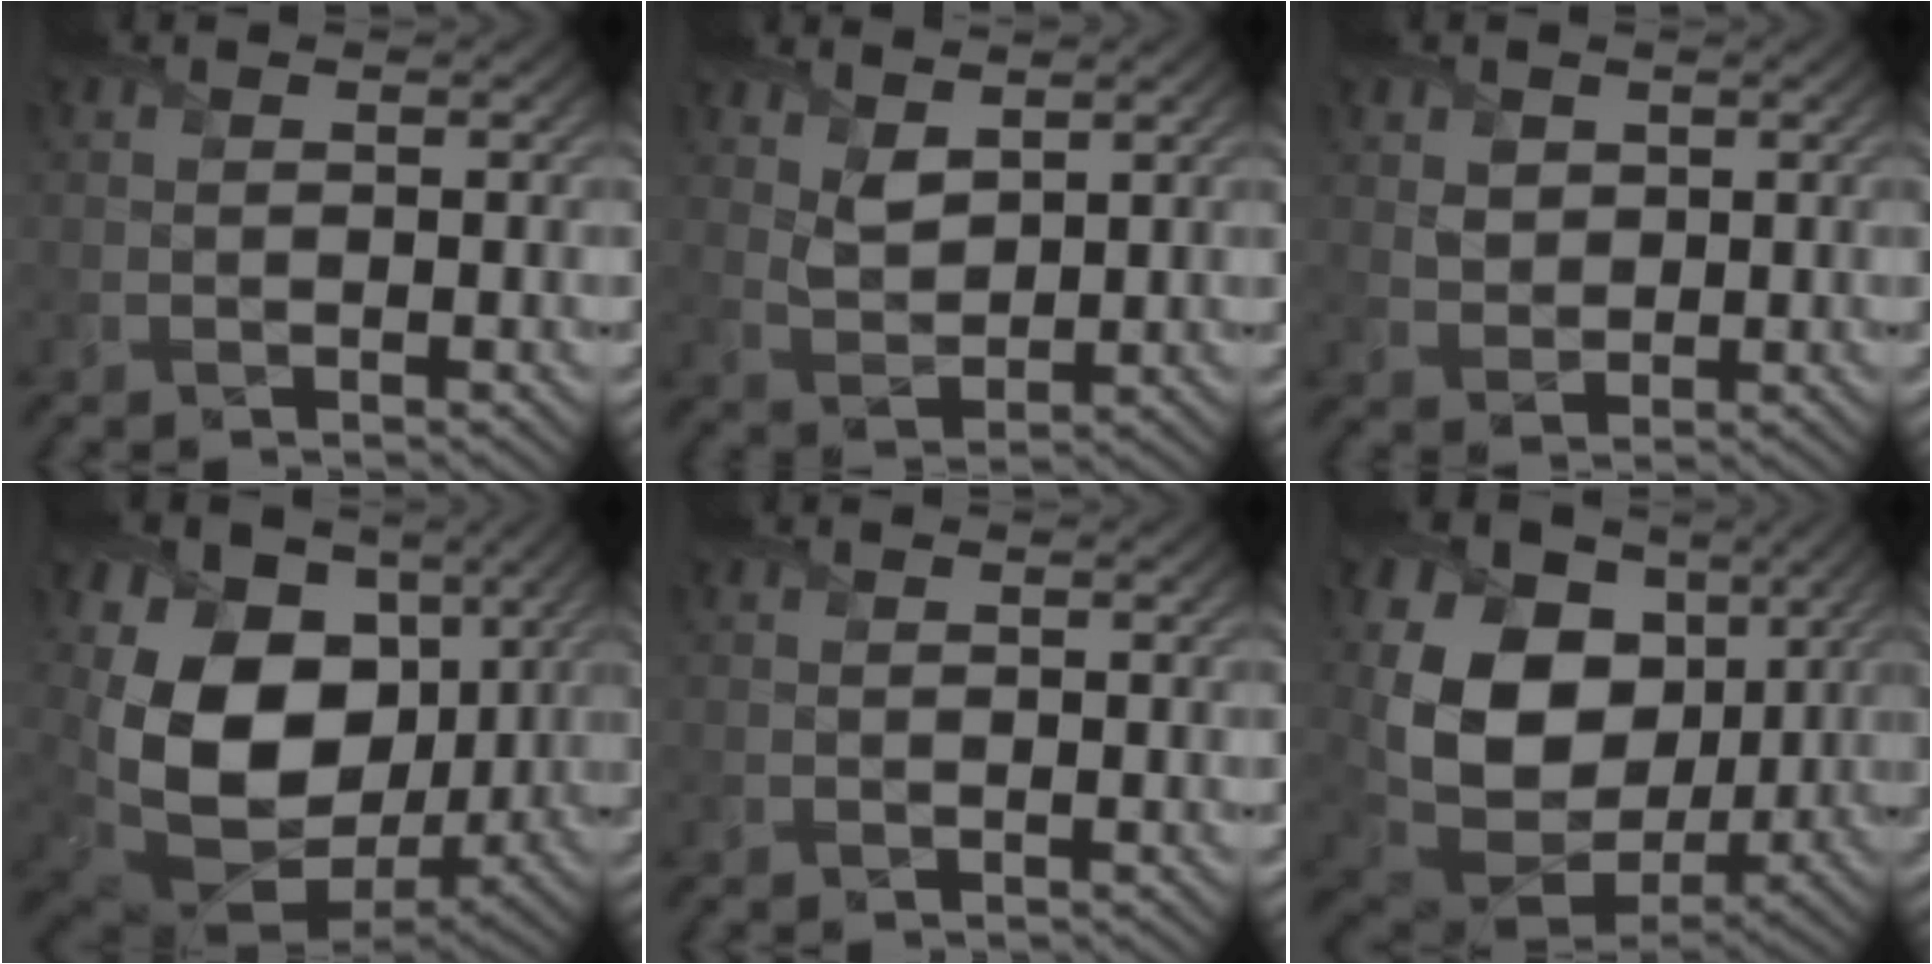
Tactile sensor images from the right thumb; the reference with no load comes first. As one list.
[{"total": 4.1, "force": [2.8, 1.9, 2.3], "torque": [-0.061, -0.005, 0.062]}, {"total": 2.6, "force": [1.3, 2.0, 1.1], "torque": [-0.033, -0.004, 0.025]}, {"total": 18.1, "force": [3.1, 13.4, 11.8], "torque": [-0.265, -0.023, 0.079]}, {"total": 0.0}, {"total": 16.8, "force": [4.4, 12.5, 10.3], "torque": [-0.219, 0.000, 0.100]}]